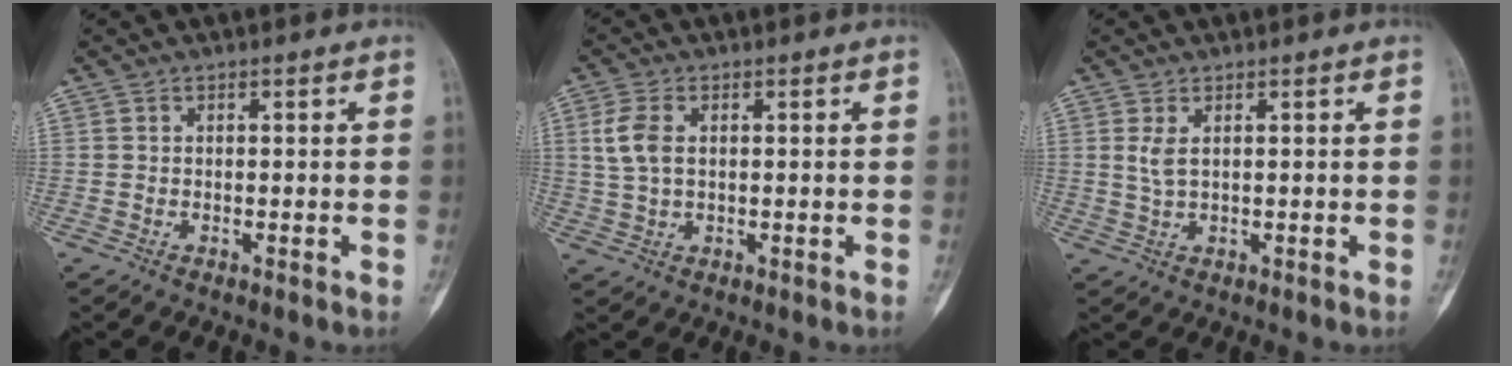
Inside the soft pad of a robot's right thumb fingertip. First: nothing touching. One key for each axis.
{"total": 5.5, "fx": 1.0, "fy": 3.3, "fz": 4.3, "tx": -0.101, "ty": 0.005, "tz": 0.020}
{"total": 2.5, "fx": 0.8, "fy": 1.0, "fz": 2.1, "tx": -0.049, "ty": -0.001, "tz": 0.024}